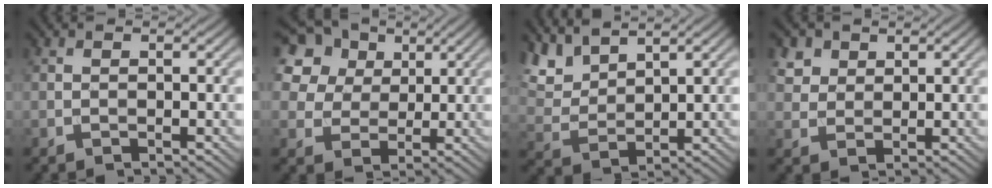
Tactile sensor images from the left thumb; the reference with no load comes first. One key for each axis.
{"total": 14.6, "fx": 7.4, "fy": 10.8, "fz": 6.5, "tx": -0.202, "ty": 0.035, "tz": 0.158}
{"total": 6.3, "fx": 5.3, "fy": 2.1, "fz": 2.8, "tx": -0.076, "ty": 0.005, "tz": 0.108}
{"total": 3.9, "fx": 2.3, "fy": 2.8, "fz": 1.3, "tx": -0.044, "ty": -0.008, "tz": 0.057}